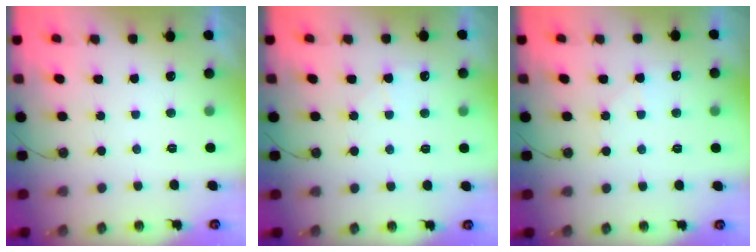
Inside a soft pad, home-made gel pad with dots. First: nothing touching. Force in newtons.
{"total": 5.1, "press": 5.1, "slide": 0.7}
{"total": 4.7, "press": 4.7, "slide": 0.6}